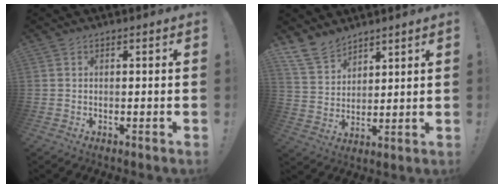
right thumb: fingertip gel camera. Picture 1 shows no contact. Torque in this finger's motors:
{"motor_torque": [0.85, 0.81, 0.63, 0.49, 0.03]}